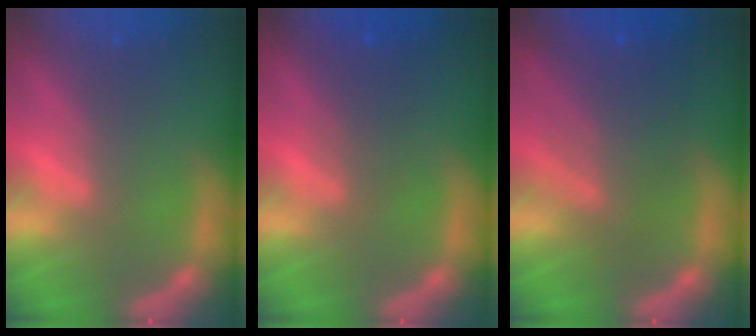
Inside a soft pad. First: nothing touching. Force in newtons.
{"total": 2.5}
{"total": 6.5}